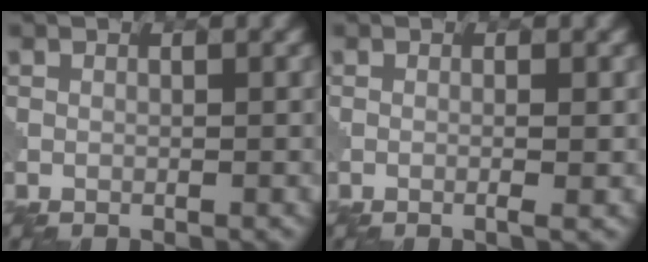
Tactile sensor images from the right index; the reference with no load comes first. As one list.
[{"total": 1.4, "force": [-0.2, 0.2, 1.3], "torque": [-0.021, 0.000, -0.007]}]